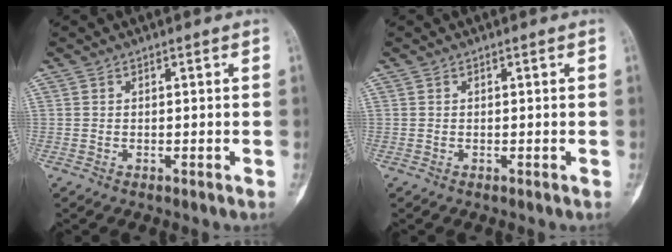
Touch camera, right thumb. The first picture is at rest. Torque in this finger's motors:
{"motor_torque": [-0.04, 0.39, -0.14, 0.04, -0.01]}